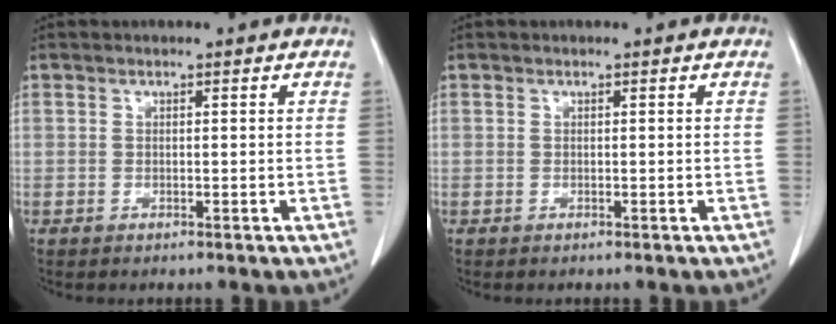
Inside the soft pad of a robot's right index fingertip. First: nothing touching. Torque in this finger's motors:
{"motor_torque": [0.00, 0.00, 0.00, 0.00]}